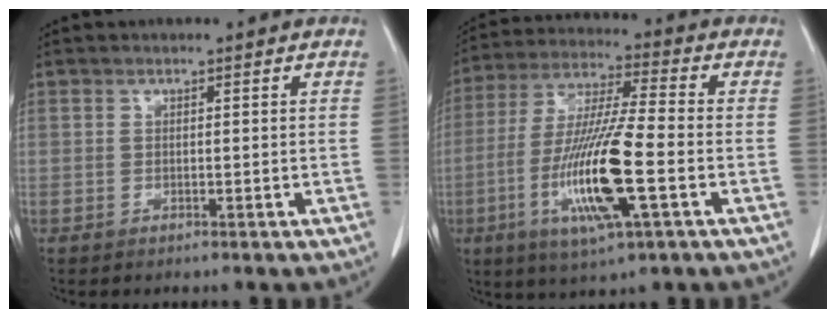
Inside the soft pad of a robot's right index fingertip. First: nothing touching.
{"total": 15.8, "force": [-4.5, 1.2, 15.1], "torque": [-0.307, -0.020, -0.083]}